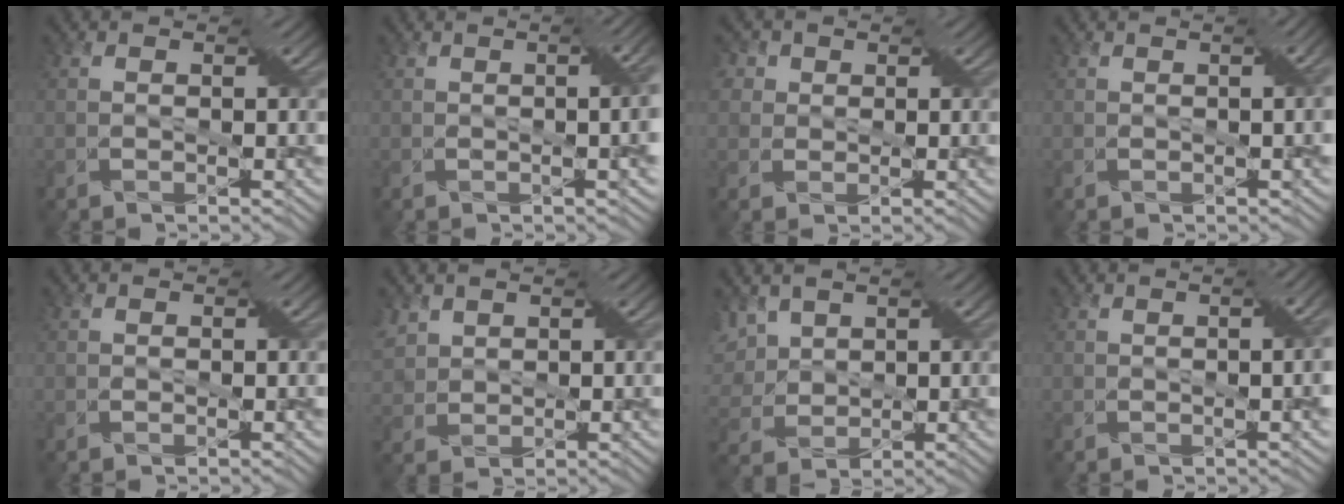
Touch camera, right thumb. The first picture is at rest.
{"total": 5.5, "force": [0.2, 0.8, 5.4], "torque": [-0.075, 0.007, 0.004]}
{"total": 5.4, "force": [2.3, 4.4, 2.2], "torque": [-0.059, 0.023, 0.031]}
{"total": 3.1, "force": [0.0, 0.4, 3.0], "torque": [-0.042, 0.012, -0.002]}
{"total": 0.0}
{"total": 4.8, "force": [2.1, 3.4, 2.6], "torque": [-0.083, 0.002, 0.040]}
{"total": 5.5, "force": [1.6, 3.8, 3.7], "torque": [-0.113, 0.005, 0.033]}
{"total": 4.3, "force": [0.1, 0.7, 4.3], "torque": [-0.061, 0.012, 0.000]}